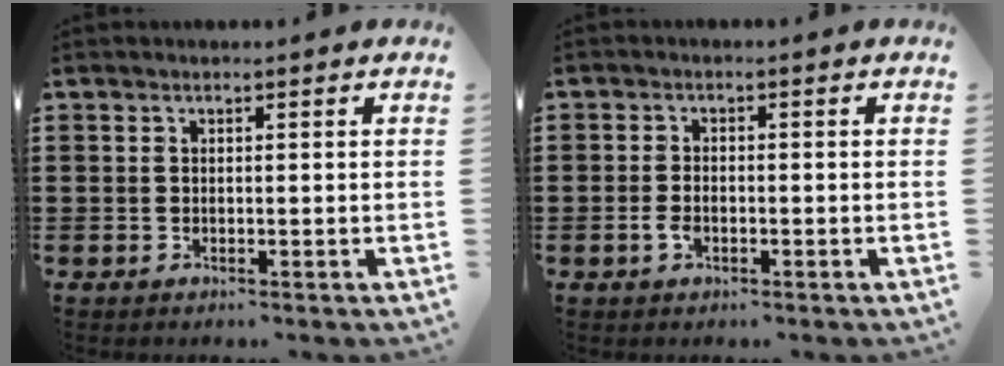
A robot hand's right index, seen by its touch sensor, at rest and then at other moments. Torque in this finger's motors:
{"motor_torque": [1.09, 1.05, 0.23, 0.07]}